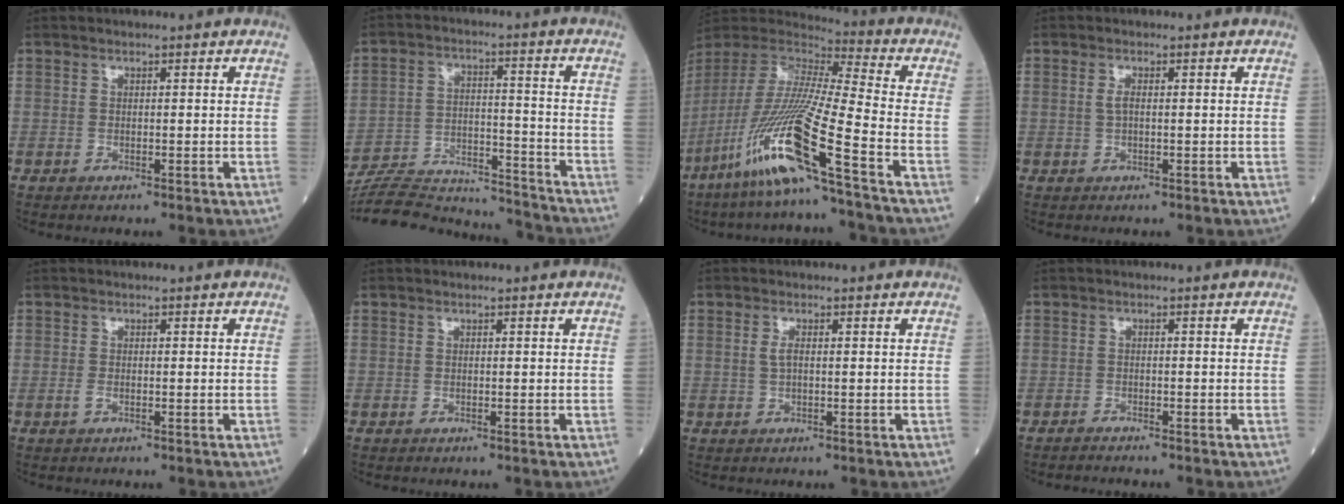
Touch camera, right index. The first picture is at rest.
{"total": 19.2, "force": [-18.6, 2.6, 4.0], "torque": [-0.099, 0.009, -0.282]}
{"total": 19.3, "force": [-10.2, -1.3, 16.3], "torque": [-0.364, -0.045, -0.206]}
{"total": 1.2, "force": [0.1, 0.4, 1.1], "torque": [-0.025, 0.001, 0.002]}
{"total": 1.0, "force": [-0.3, 0.4, 0.8], "torque": [-0.018, -0.001, -0.006]}
{"total": 0.0}
{"total": 1.3, "force": [0.1, 0.4, 1.2], "torque": [-0.027, 0.001, 0.003]}
{"total": 1.8, "force": [-1.8, -0.2, 0.3], "torque": [-0.008, -0.004, -0.027]}